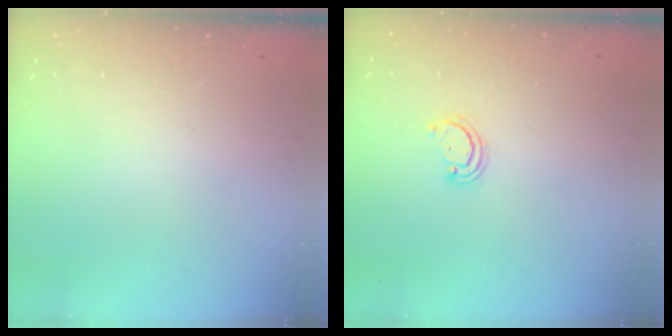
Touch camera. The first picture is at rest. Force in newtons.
{"total": 2.5, "press": 2.4, "slide": 0.2}